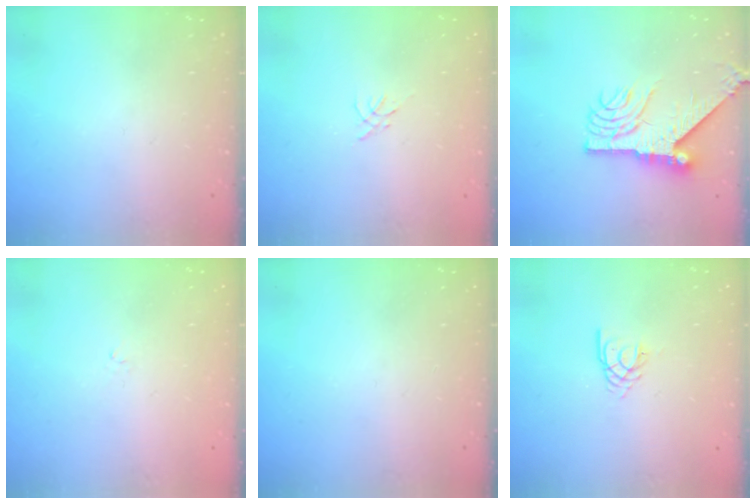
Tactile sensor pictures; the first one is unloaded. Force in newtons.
{"total": 0.0}
{"total": 12.1, "press": 12.0, "slide": 1.6}
{"total": 1.2, "press": 1.2, "slide": 0.4}
{"total": 0.0}
{"total": 2.1, "press": 2.1, "slide": 0.3}